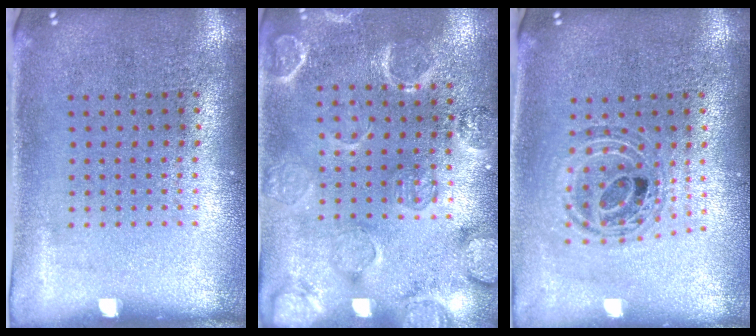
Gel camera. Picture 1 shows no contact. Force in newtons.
{"total": 2.4, "press": 2.3, "slide": 0.8}
{"total": 0.8, "press": 0.8, "slide": 0.2}